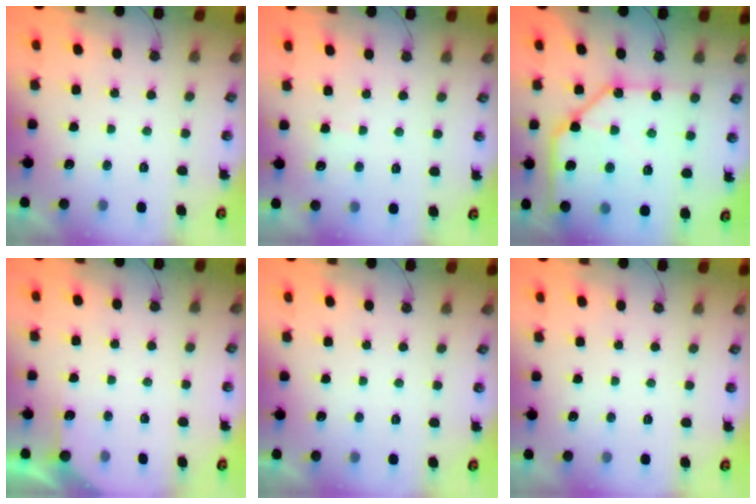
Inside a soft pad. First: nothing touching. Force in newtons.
{"total": 3.4, "press": 3.4, "slide": 0.3}
{"total": 19.6, "press": 19.6, "slide": 1.4}
{"total": 2.3, "press": 2.3, "slide": 0.2}
{"total": 0.0}
{"total": 0.0}